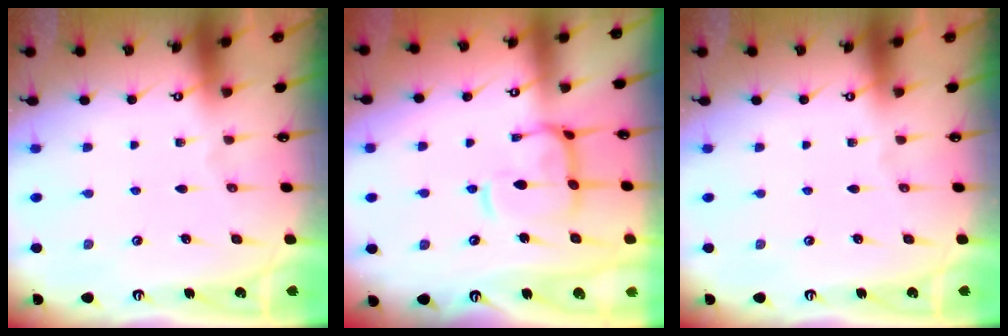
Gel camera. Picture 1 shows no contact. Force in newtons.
{"total": 7.6, "press": 7.5, "slide": 0.9}
{"total": 0.0}